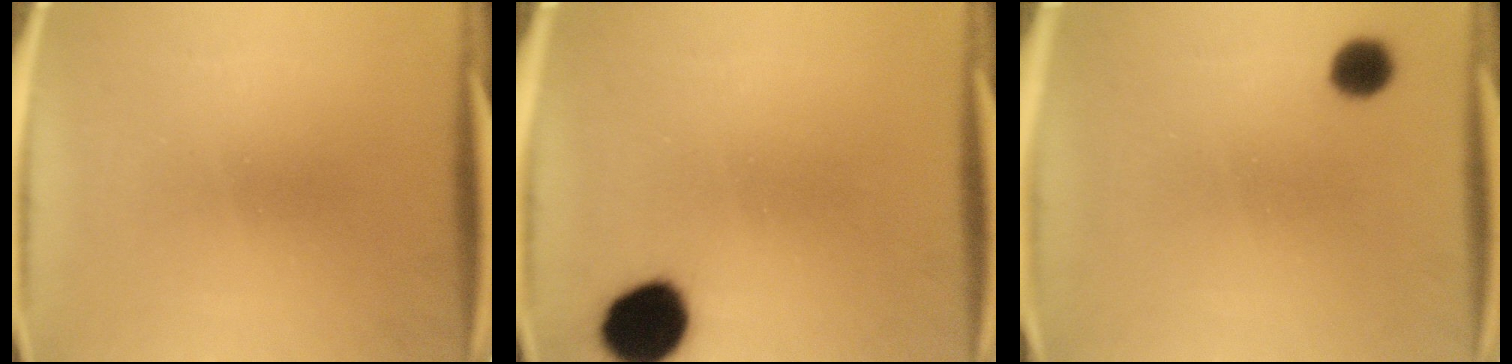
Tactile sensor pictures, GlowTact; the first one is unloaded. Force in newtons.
{"total": 11.7}
{"total": 4.1}